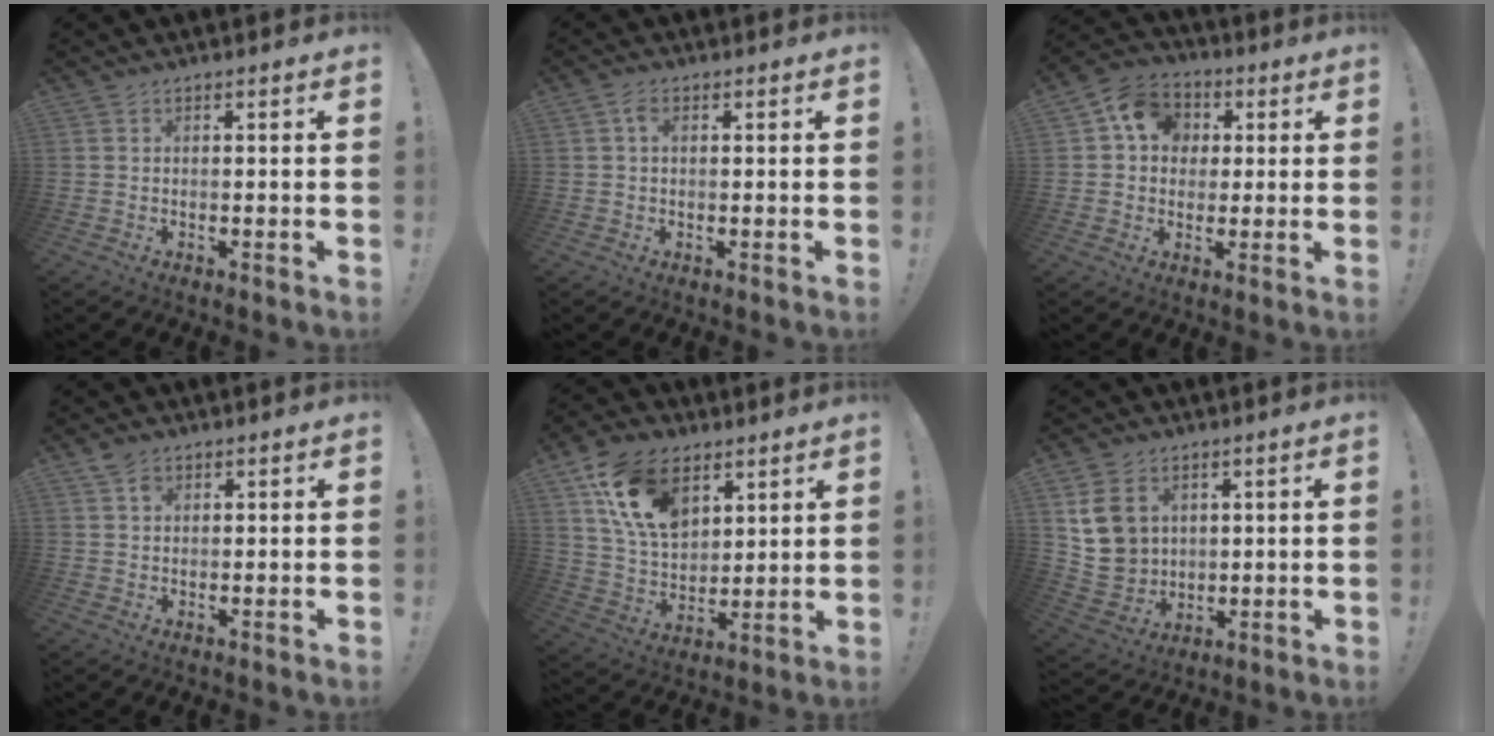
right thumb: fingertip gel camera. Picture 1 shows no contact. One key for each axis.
{"total": 2.6, "fx": 0.9, "fy": 1.6, "fz": 1.8, "tx": -0.039, "ty": 0.006, "tz": 0.015}
{"total": 11.2, "fx": 2.7, "fy": 9.6, "fz": 5.2, "tx": -0.080, "ty": 0.008, "tz": 0.056}
{"total": 2.7, "fx": 1.6, "fy": 1.9, "fz": 1.1, "tx": -0.011, "ty": -0.004, "tz": 0.028}
{"total": 18.4, "fx": 8.9, "fy": 12.0, "fz": 10.7, "tx": -0.193, "ty": -0.031, "tz": 0.171}
{"total": 11.3, "fx": 5.1, "fy": 9.1, "fz": 4.3, "tx": -0.075, "ty": -0.014, "tz": 0.107}